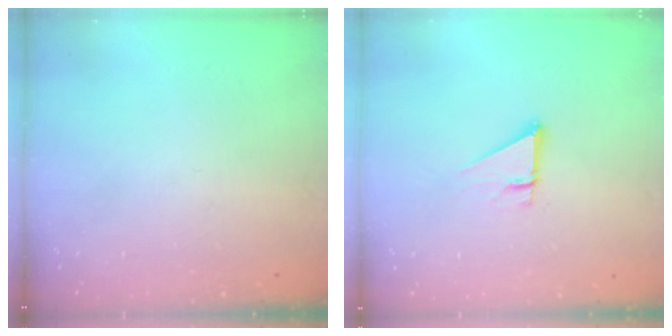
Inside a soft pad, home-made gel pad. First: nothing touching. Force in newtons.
{"total": 2.7, "press": 2.7, "slide": 0.2}